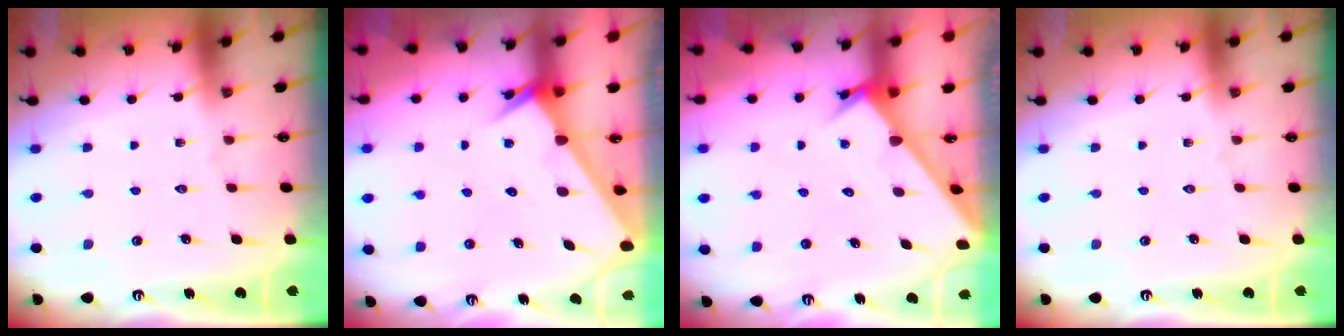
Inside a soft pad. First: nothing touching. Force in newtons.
{"total": 2.6, "press": 2.6, "slide": 0.1}
{"total": 2.9, "press": 2.9, "slide": 0.1}
{"total": 0.0}